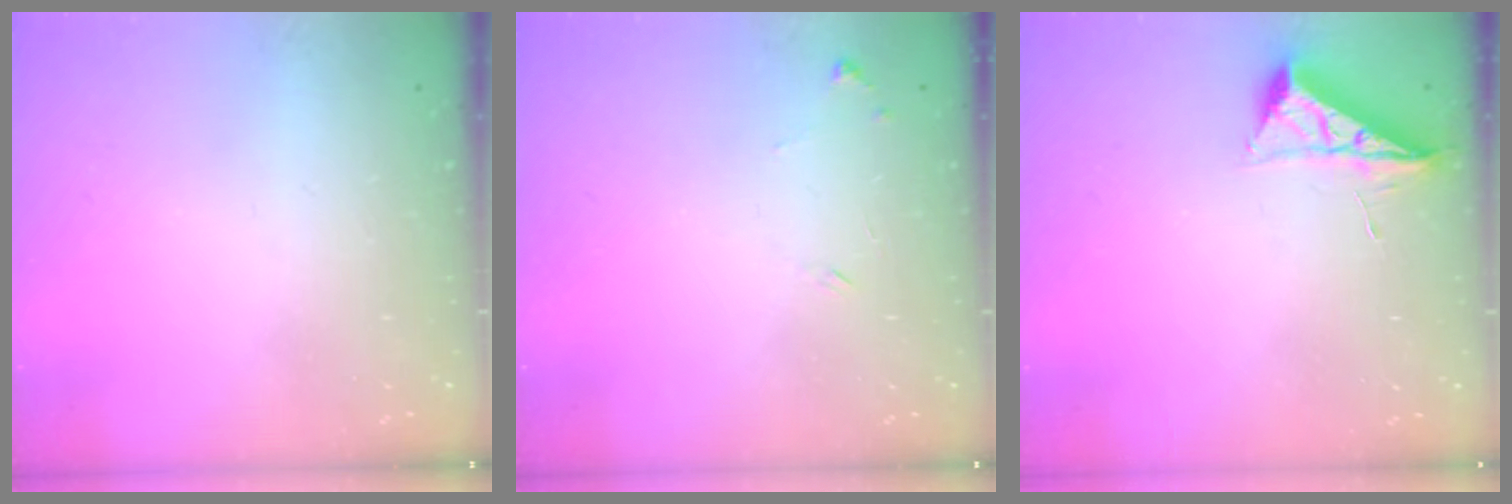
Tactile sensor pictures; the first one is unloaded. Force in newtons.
{"total": 5.5, "press": 5.4, "slide": 0.4}
{"total": 6.8, "press": 6.7, "slide": 0.7}